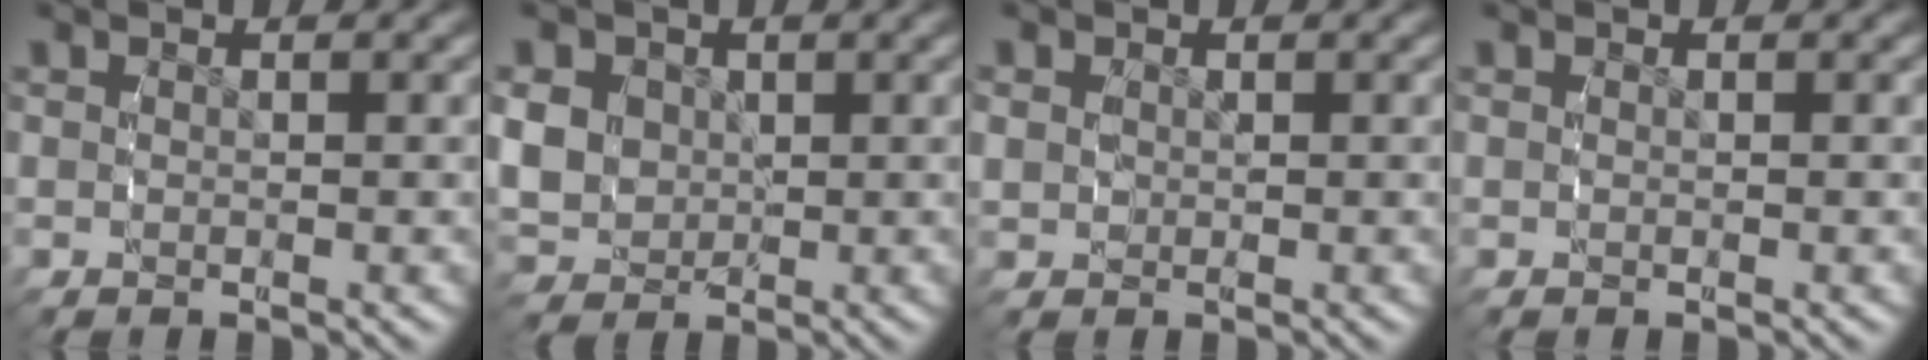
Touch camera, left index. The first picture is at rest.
{"total": 6.2, "force": [0.0, 5.8, 2.3], "torque": [-0.069, -0.027, 0.012]}
{"total": 1.9, "force": [0.2, 1.8, 0.5], "torque": [-0.022, -0.009, 0.009]}
{"total": 0.0}